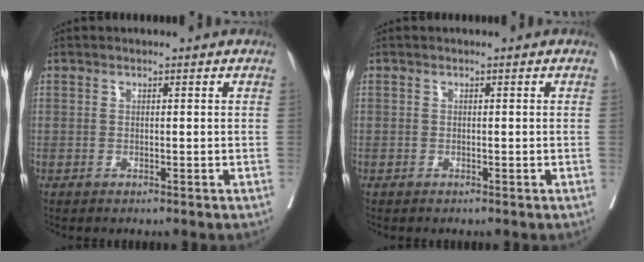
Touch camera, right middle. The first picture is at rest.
{"total": 0.0}